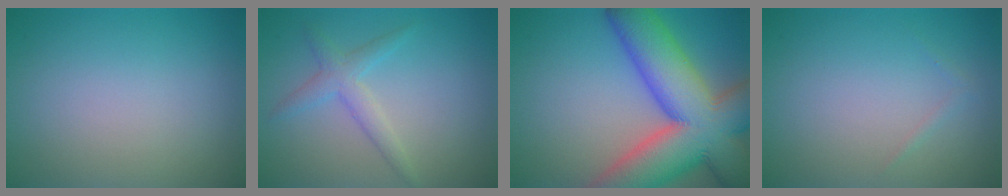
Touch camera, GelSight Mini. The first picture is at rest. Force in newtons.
{"total": 2.3, "press": 2.3, "slide": 0.2}
{"total": 15.6, "press": 15.6, "slide": 0.9}
{"total": 0.5, "press": 0.5, "slide": 0.0}